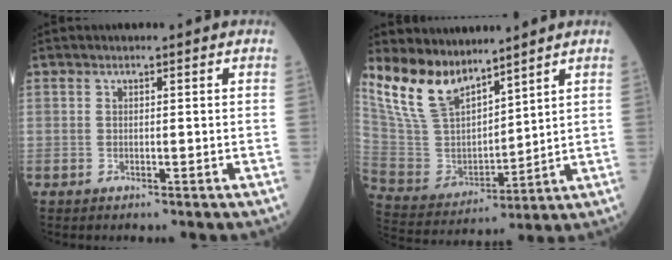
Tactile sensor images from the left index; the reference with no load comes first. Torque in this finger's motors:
{"motor_torque": [1.10, -1.04, 0.61, 0.15]}